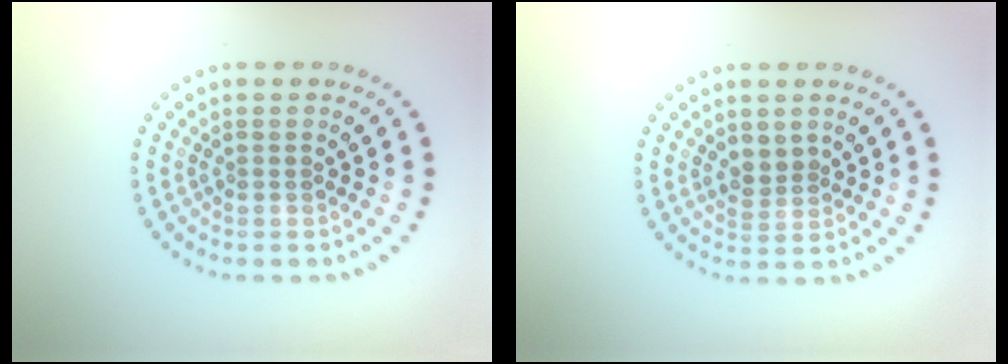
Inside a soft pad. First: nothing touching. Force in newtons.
{"total": 1.6, "press": 1.4, "slide": 0.7}